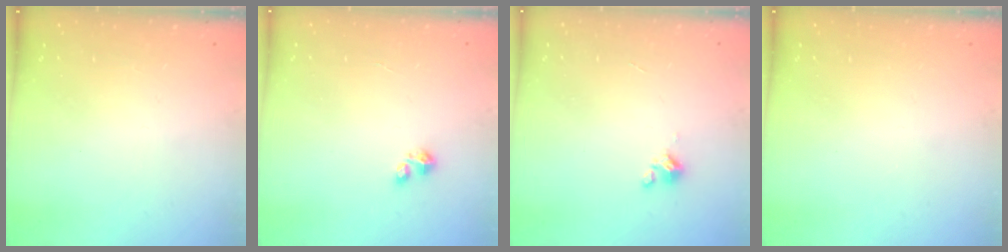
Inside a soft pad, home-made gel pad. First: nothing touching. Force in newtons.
{"total": 2.4, "press": 2.4, "slide": 0.3}
{"total": 0.9, "press": 0.9, "slide": 0.2}
{"total": 0.0}